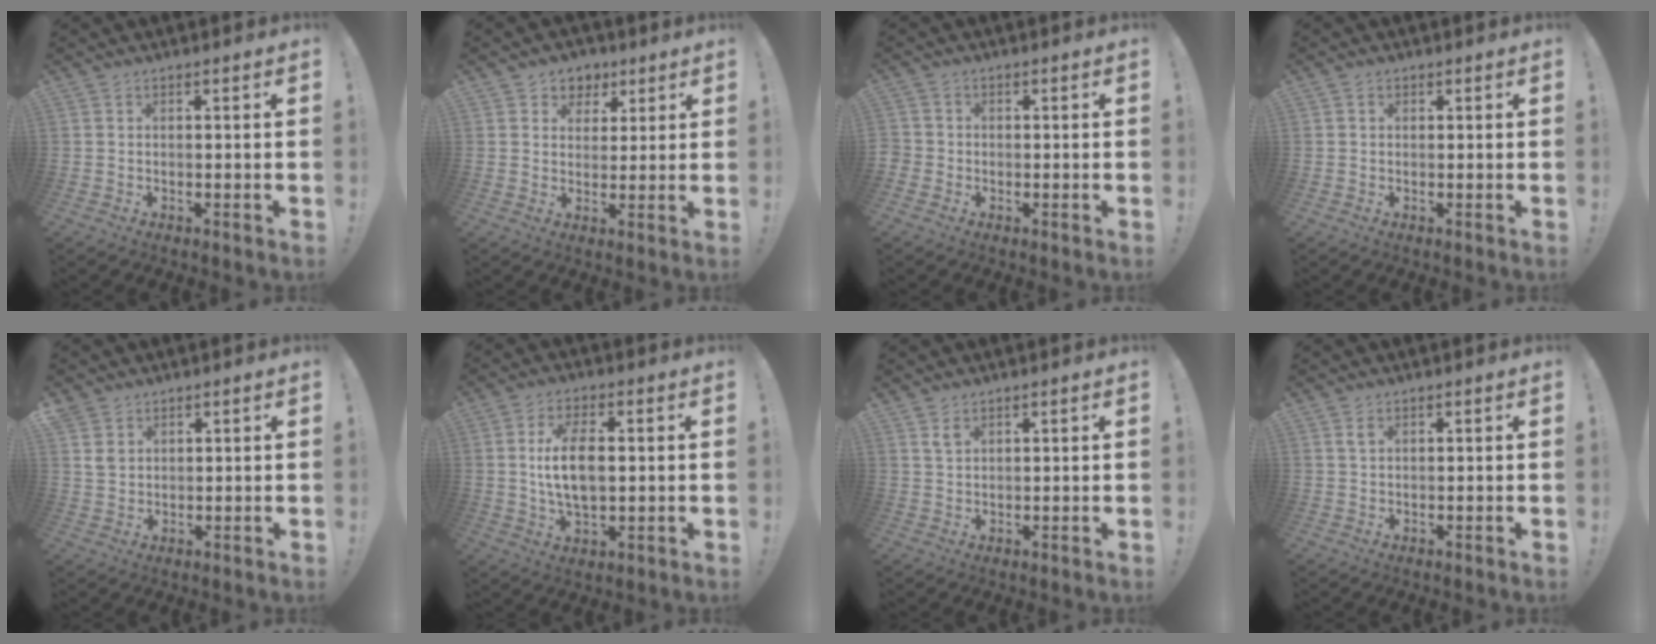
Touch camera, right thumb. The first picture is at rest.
{"total": 6.3, "force": [2.6, 5.6, 1.1], "torque": [-0.001, -0.018, 0.051]}
{"total": 2.5, "force": [-0.9, 2.1, 0.9], "torque": [-0.016, 0.007, -0.017]}
{"total": 0.7, "force": [0.2, 0.7, 0.1], "torque": [0.006, -0.001, 0.002]}
{"total": 4.3, "force": [2.5, 3.3, 1.5], "torque": [-0.013, -0.013, 0.047]}
{"total": 11.2, "force": [1.0, 5.9, 9.4], "torque": [-0.166, -0.007, 0.014]}
{"total": 2.8, "force": [2.0, 1.4, 1.3], "torque": [-0.012, -0.012, 0.037]}
{"total": 1.7, "force": [1.1, 0.7, 1.0], "torque": [-0.005, -0.006, 0.017]}